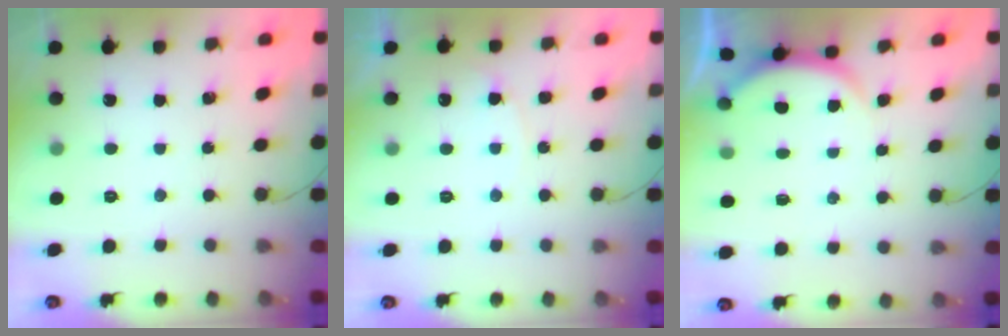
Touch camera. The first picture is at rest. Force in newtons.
{"total": 5.2, "press": 5.2, "slide": 0.4}
{"total": 2.5, "press": 2.5, "slide": 0.6}